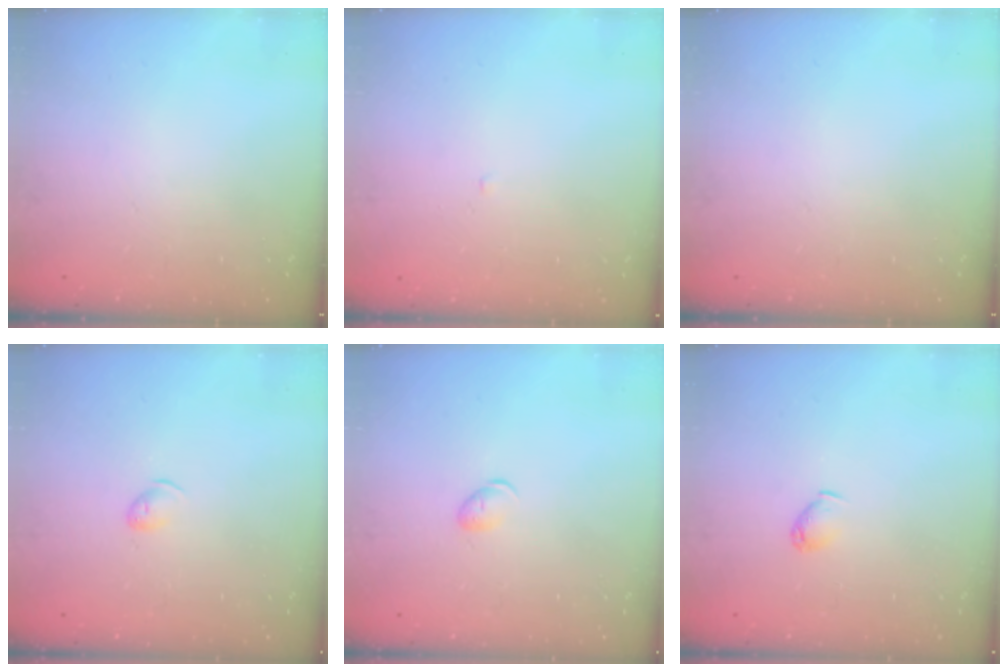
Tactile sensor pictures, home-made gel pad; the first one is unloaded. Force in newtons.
{"total": 1.7, "press": 1.7, "slide": 0.3}
{"total": 0.0}
{"total": 4.4, "press": 4.3, "slide": 0.8}
{"total": 4.1, "press": 4.0, "slide": 0.8}
{"total": 3.4, "press": 3.3, "slide": 0.6}